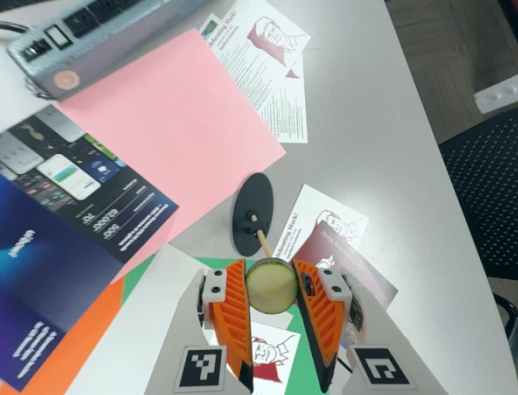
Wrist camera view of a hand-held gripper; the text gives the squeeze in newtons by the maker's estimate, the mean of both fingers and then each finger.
{"total": 10.9, "left": 10.7, "right": 11.1}